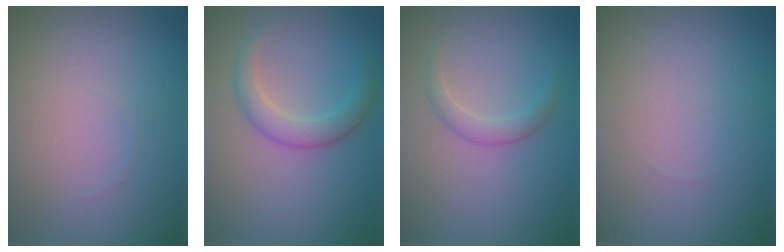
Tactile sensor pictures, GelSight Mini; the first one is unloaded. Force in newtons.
{"total": 2.8, "press": 2.8, "slide": 0.2}
{"total": 1.7, "press": 1.7, "slide": 0.1}
{"total": 0.0}